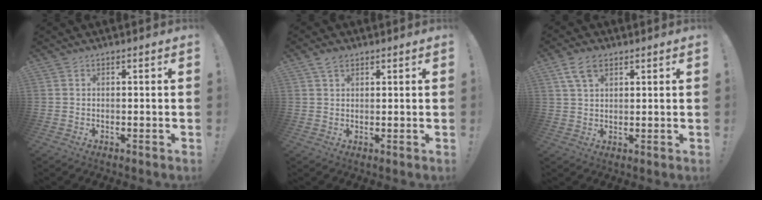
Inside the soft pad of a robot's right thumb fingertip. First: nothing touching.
{"total": 3.2, "force": [2.0, 1.9, 1.7], "torque": [-0.025, -0.004, 0.036]}
{"total": 7.2, "force": [3.8, 4.1, 4.5], "torque": [-0.084, -0.003, 0.074]}